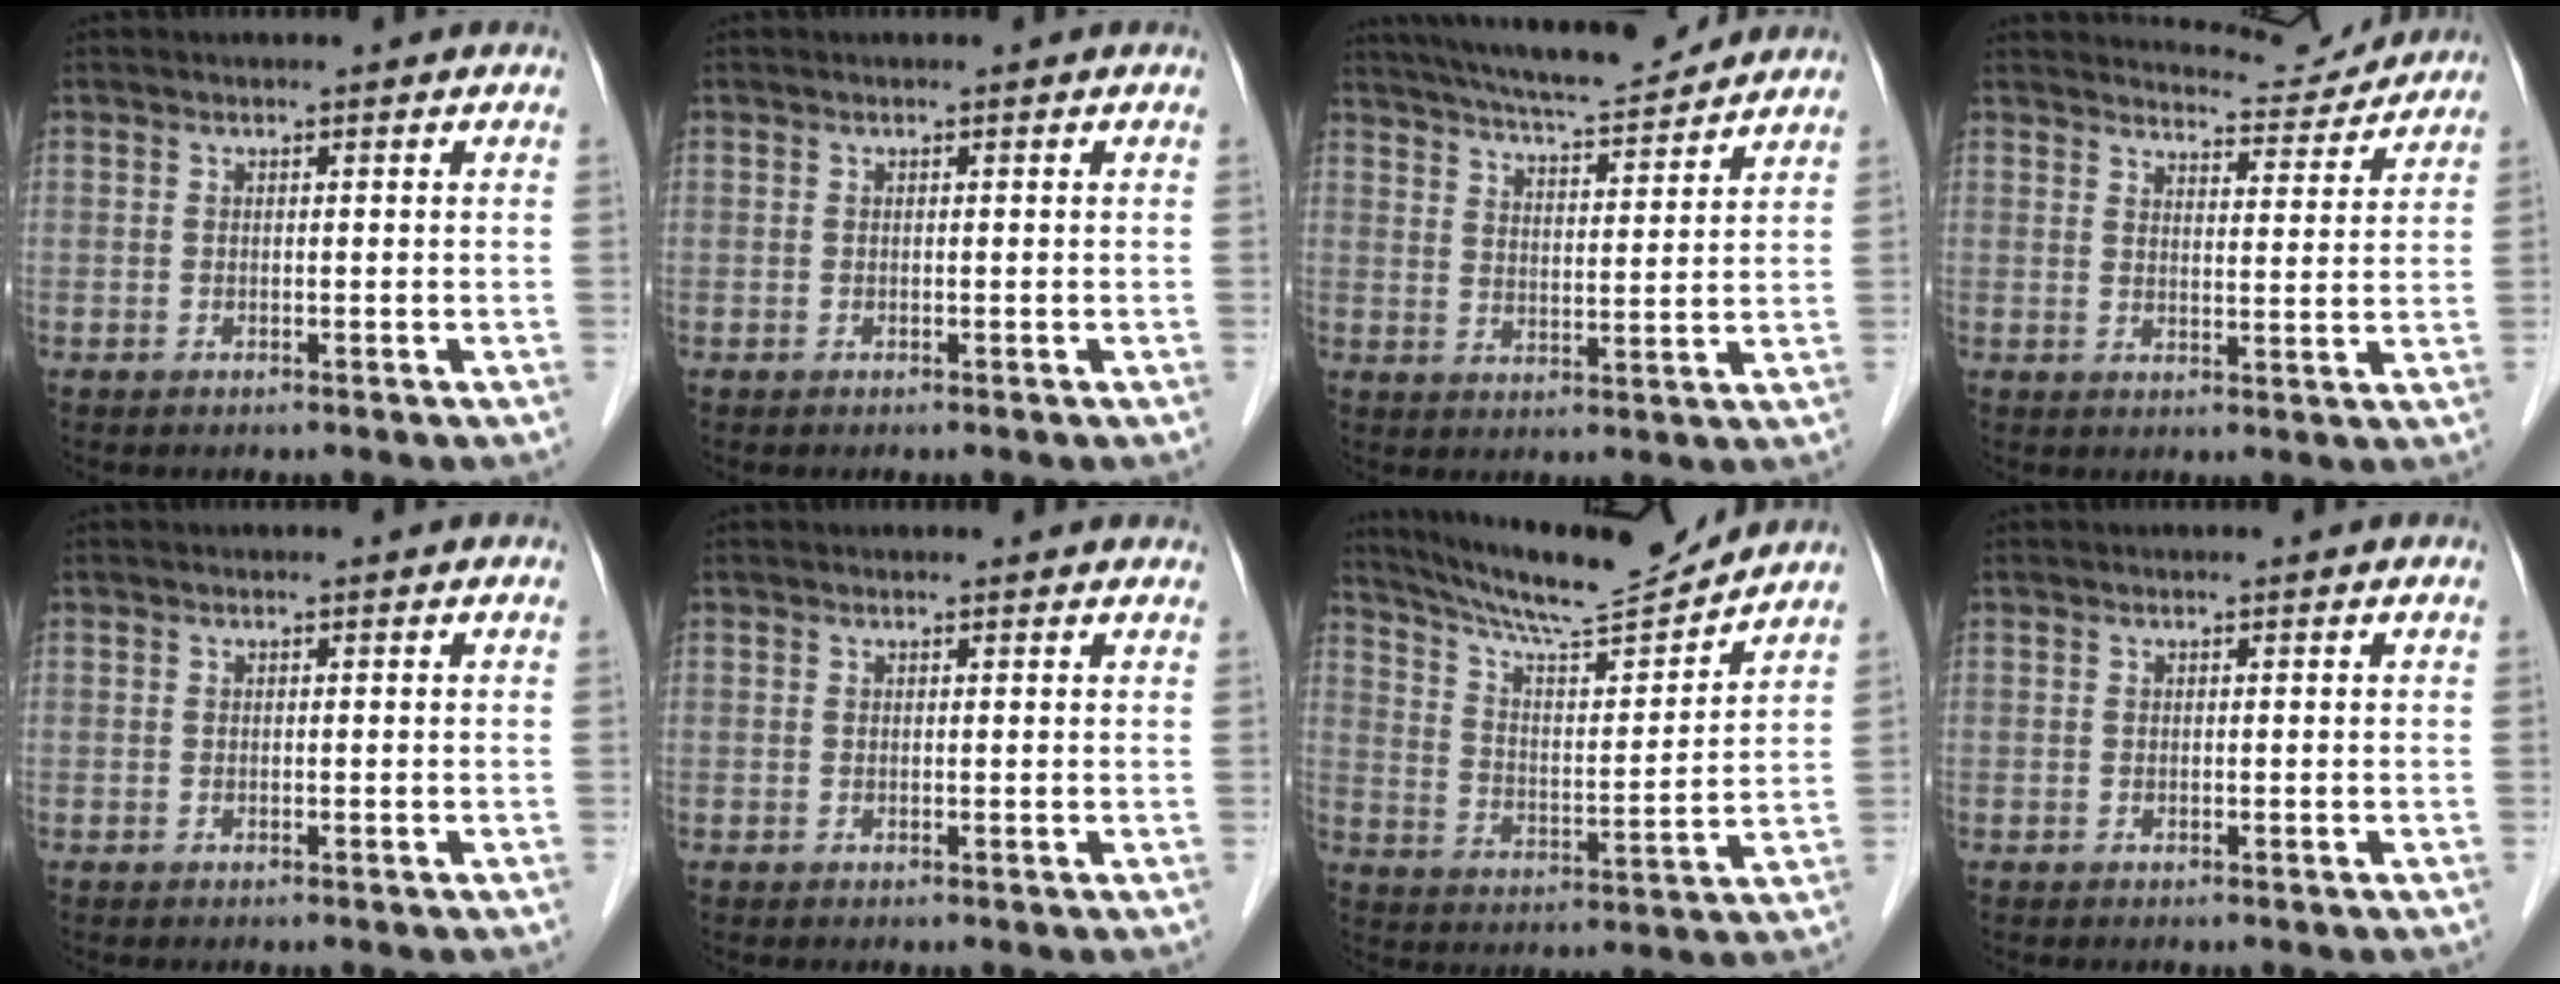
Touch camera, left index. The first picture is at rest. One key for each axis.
{"total": 0.0}
{"total": 12.7, "fx": 11.5, "fy": 1.1, "fz": 5.3, "tx": -0.094, "ty": 0.002, "tz": 0.177}
{"total": 6.4, "fx": 6.4, "fy": 0.4, "fz": -0.4, "tx": 0.002, "ty": -0.009, "tz": 0.080}
{"total": 0.0}
{"total": 2.4, "fx": 2.2, "fy": 0.7, "fz": 0.7, "tx": -0.011, "ty": 0.009, "tz": 0.014}
{"total": 14.0, "fx": 13.2, "fy": -0.2, "fz": 4.7, "tx": -0.088, "ty": -0.009, "tz": 0.217}
{"total": 0.0}